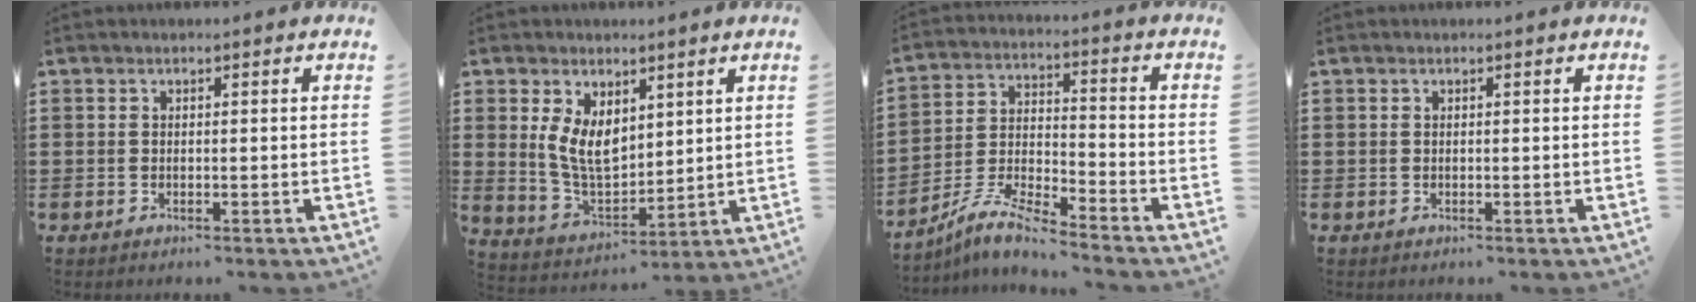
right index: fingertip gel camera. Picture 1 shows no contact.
{"total": 7.3, "force": [2.9, 4.5, 4.9], "torque": [-0.113, -0.004, 0.056]}
{"total": 7.1, "force": [-6.5, 0.5, 2.6], "torque": [-0.066, 0.000, -0.131]}
{"total": 0.0}